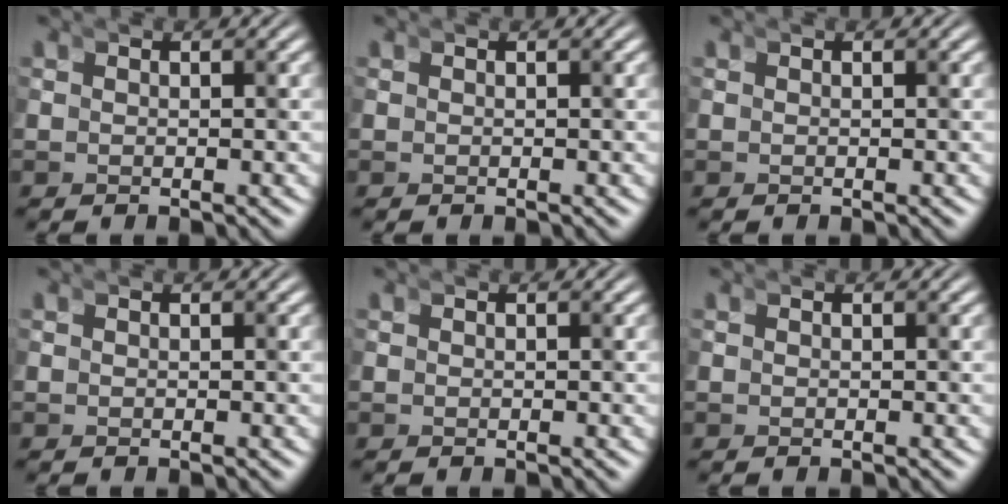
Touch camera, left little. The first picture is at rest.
{"total": 0.0}
{"total": 0.0}
{"total": 0.0}
{"total": 0.0}
{"total": 0.0}